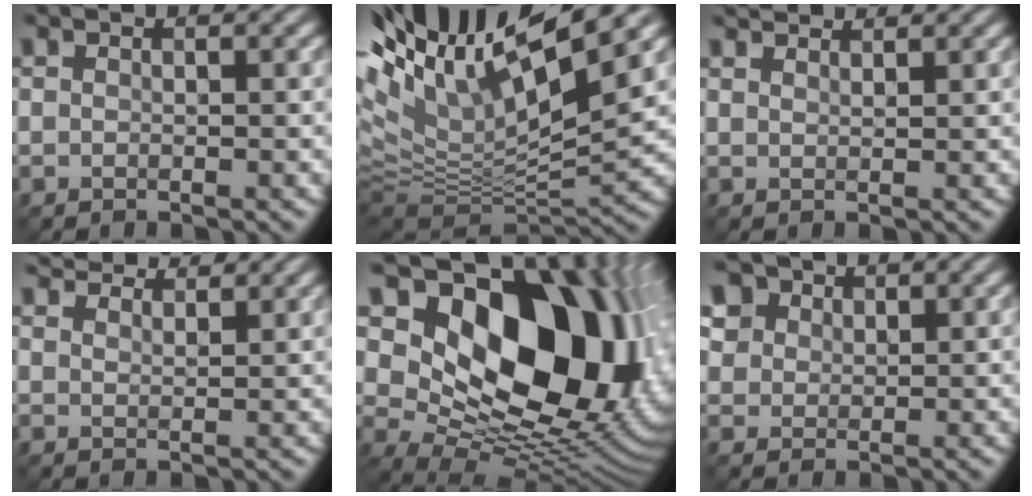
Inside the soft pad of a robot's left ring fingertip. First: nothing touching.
{"total": 14.8, "force": [7.1, 4.6, 12.1], "torque": [-0.227, 0.022, 0.136]}
{"total": 3.2, "force": [2.9, 0.6, 1.1], "torque": [-0.007, 0.003, 0.032]}
{"total": 5.6, "force": [5.2, 1.2, 1.8], "torque": [-0.035, 0.006, 0.076]}
{"total": 18.6, "force": [5.8, 11.8, 13.2], "torque": [-0.185, 0.003, 0.102]}
{"total": 6.4, "force": [3.9, 4.4, 2.6], "torque": [-0.076, 0.006, 0.065]}